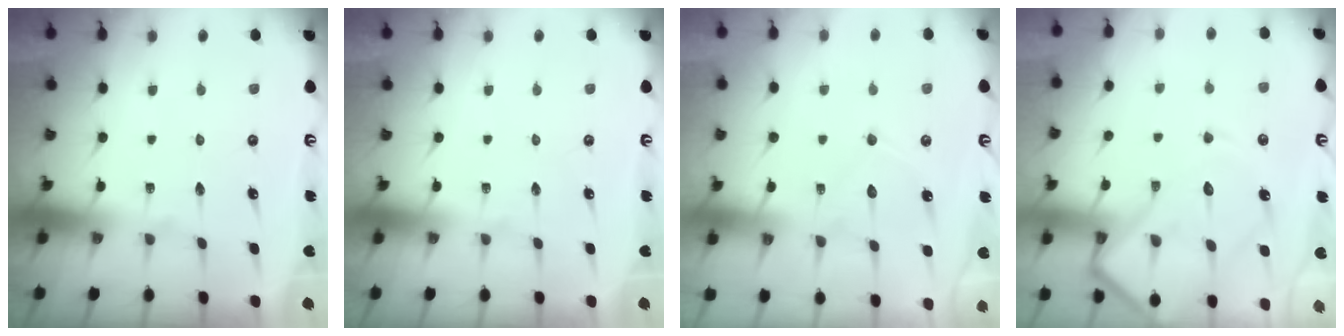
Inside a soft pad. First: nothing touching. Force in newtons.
{"total": 0.0}
{"total": 6.5, "press": 6.5, "slide": 0.7}
{"total": 16.2, "press": 16.2, "slide": 1.6}